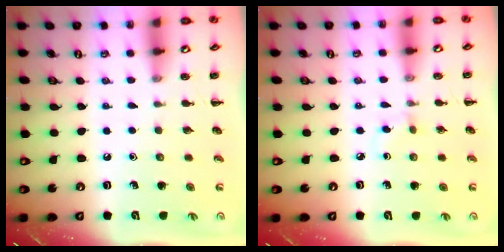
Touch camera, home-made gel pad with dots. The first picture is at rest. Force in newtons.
{"total": 2.0, "press": 1.7, "slide": 1.0}